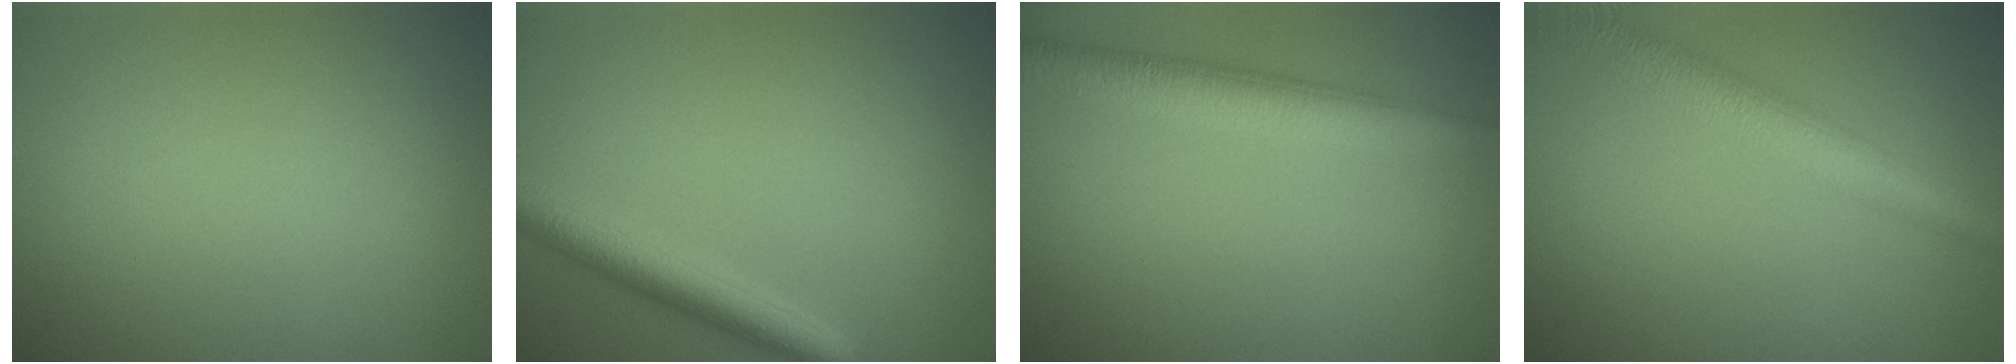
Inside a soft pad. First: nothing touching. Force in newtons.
{"total": 3.5, "press": 3.5, "slide": 0.3}
{"total": 4.1, "press": 4.1, "slide": 0.1}
{"total": 5.2, "press": 5.2, "slide": 0.2}